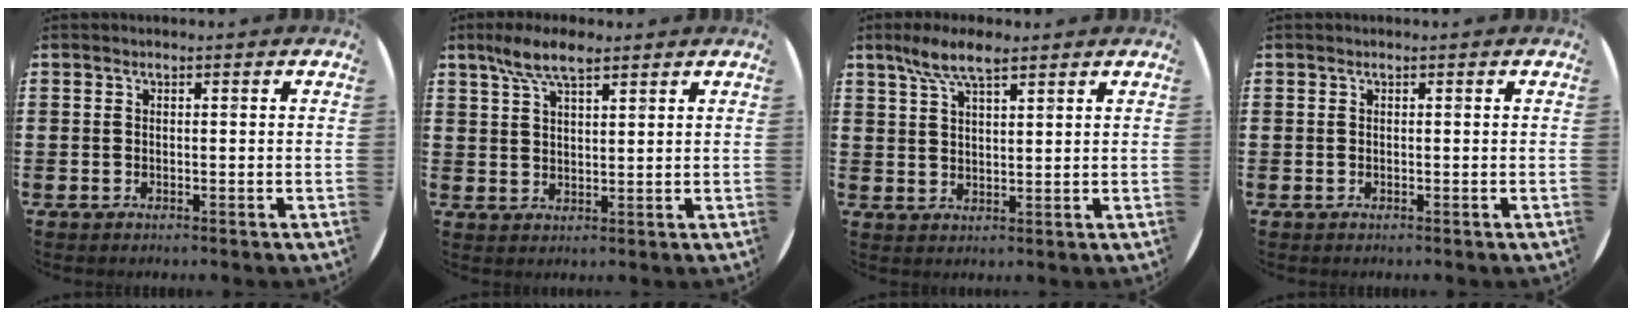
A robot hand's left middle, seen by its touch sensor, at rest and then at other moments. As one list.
[{"total": 6.1, "force": [4.5, 1.8, 3.8], "torque": [-0.084, 0.001, 0.080]}, {"total": 6.2, "force": [4.5, 1.7, 3.9], "torque": [-0.086, 0.001, 0.080]}, {"total": 0.0}]